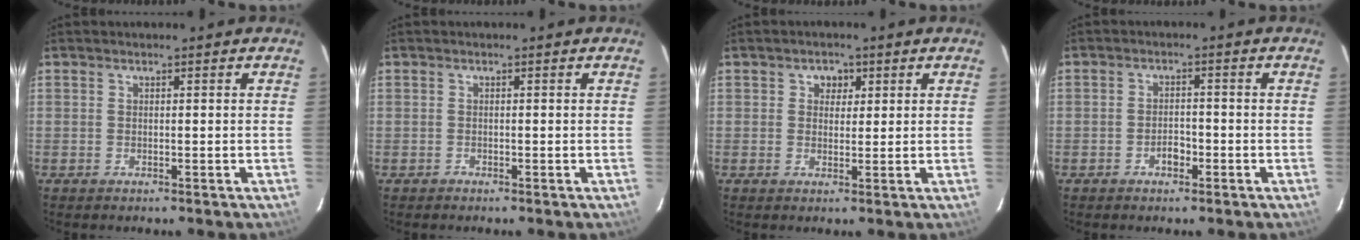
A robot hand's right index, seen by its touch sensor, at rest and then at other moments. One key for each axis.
{"total": 0.8, "fx": -0.5, "fy": 0.5, "fz": -0.2, "tx": 0.003, "ty": 0.005, "tz": -0.010}
{"total": 2.6, "fx": 1.0, "fy": 2.3, "fz": 0.7, "tx": -0.003, "ty": 0.008, "tz": 0.015}
{"total": 2.6, "fx": -1.5, "fy": 1.7, "fz": 1.4, "tx": -0.027, "ty": 0.006, "tz": -0.024}